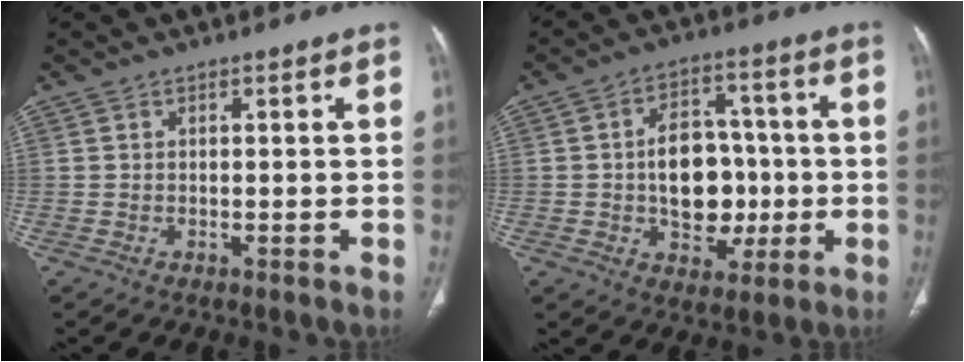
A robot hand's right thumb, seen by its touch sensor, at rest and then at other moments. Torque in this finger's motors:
{"motor_torque": [1.54, 1.33, 1.26, -1.12, 0.41]}